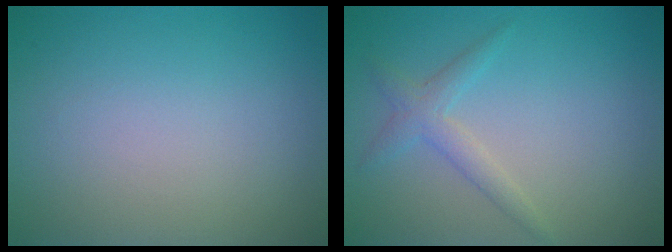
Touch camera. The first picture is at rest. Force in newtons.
{"total": 2.0, "press": 2.0, "slide": 0.1}